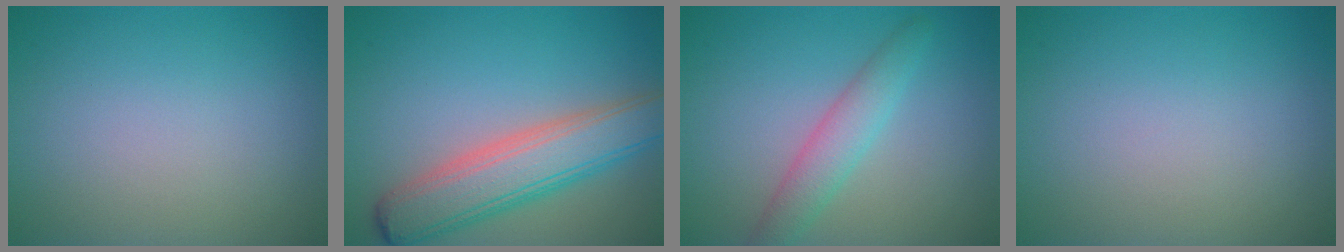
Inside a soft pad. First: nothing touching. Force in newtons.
{"total": 6.7, "press": 6.7, "slide": 0.3}
{"total": 3.2, "press": 3.2, "slide": 0.1}
{"total": 0.0}